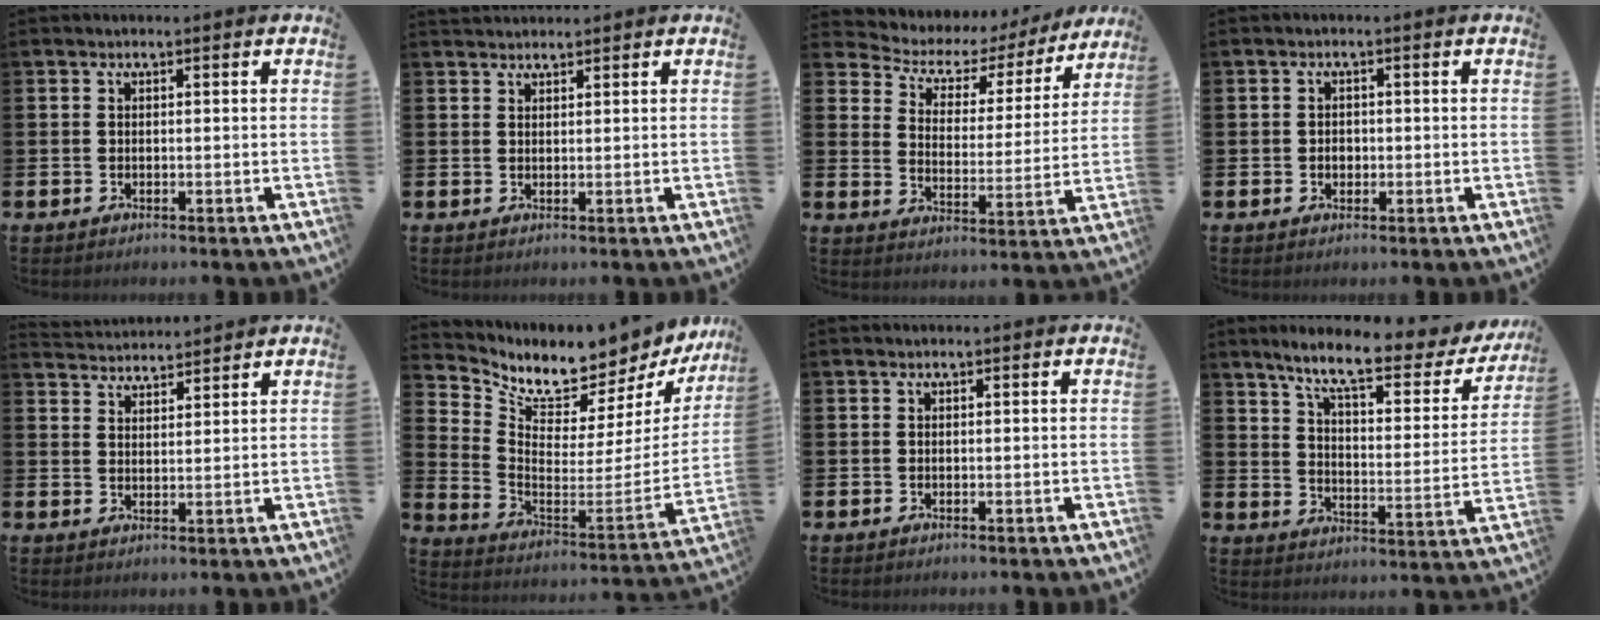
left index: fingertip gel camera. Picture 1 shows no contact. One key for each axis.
{"total": 1.6, "fx": 1.5, "fy": 0.4, "fz": 0.0, "tx": 0.008, "ty": -0.004, "tz": 0.027}
{"total": 5.2, "fx": 4.1, "fy": 3.0, "fz": 1.2, "tx": -0.055, "ty": -0.028, "tz": 0.063}
{"total": 1.5, "fx": -0.1, "fy": 1.2, "fz": 0.8, "tx": -0.006, "ty": 0.004, "tz": -0.007}
{"total": 3.6, "fx": 3.5, "fy": 0.3, "fz": -0.4, "tx": -0.001, "ty": -0.023, "tz": 0.063}
{"total": 7.0, "fx": 6.3, "fy": 2.3, "fz": 1.8, "tx": -0.064, "ty": -0.069, "tz": 0.102}
{"total": 0.0}
{"total": 8.5, "fx": 6.9, "fy": 1.8, "fz": 4.8, "tx": -0.113, "ty": -0.044, "tz": 0.108}